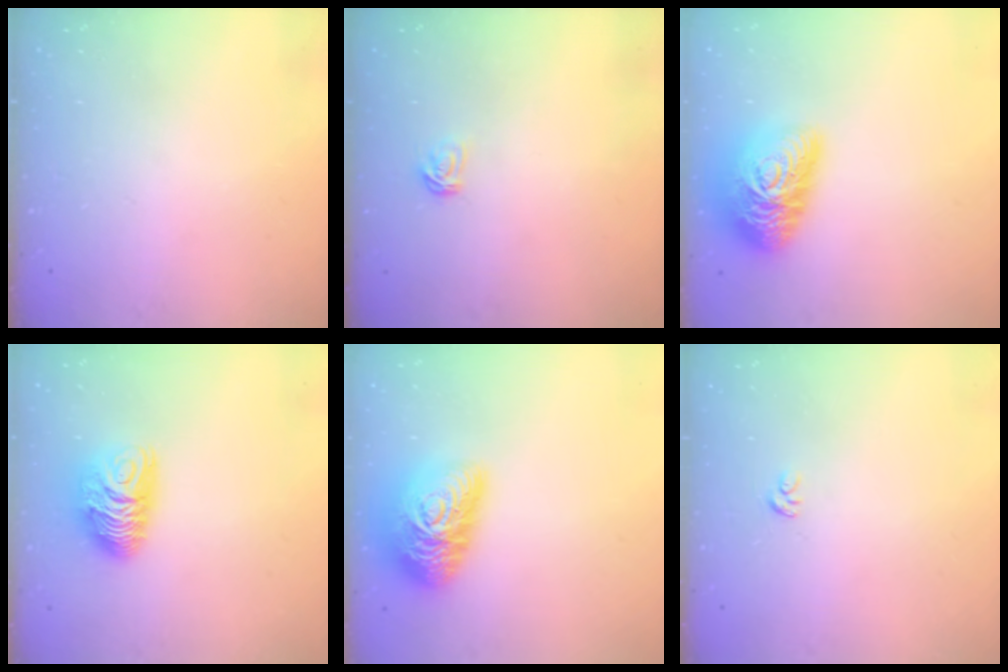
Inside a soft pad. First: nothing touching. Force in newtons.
{"total": 3.6, "press": 3.6, "slide": 0.4}
{"total": 18.8, "press": 18.8, "slide": 1.2}
{"total": 9.6, "press": 9.6, "slide": 0.5}
{"total": 18.8, "press": 18.8, "slide": 1.2}
{"total": 2.4, "press": 2.4, "slide": 0.1}